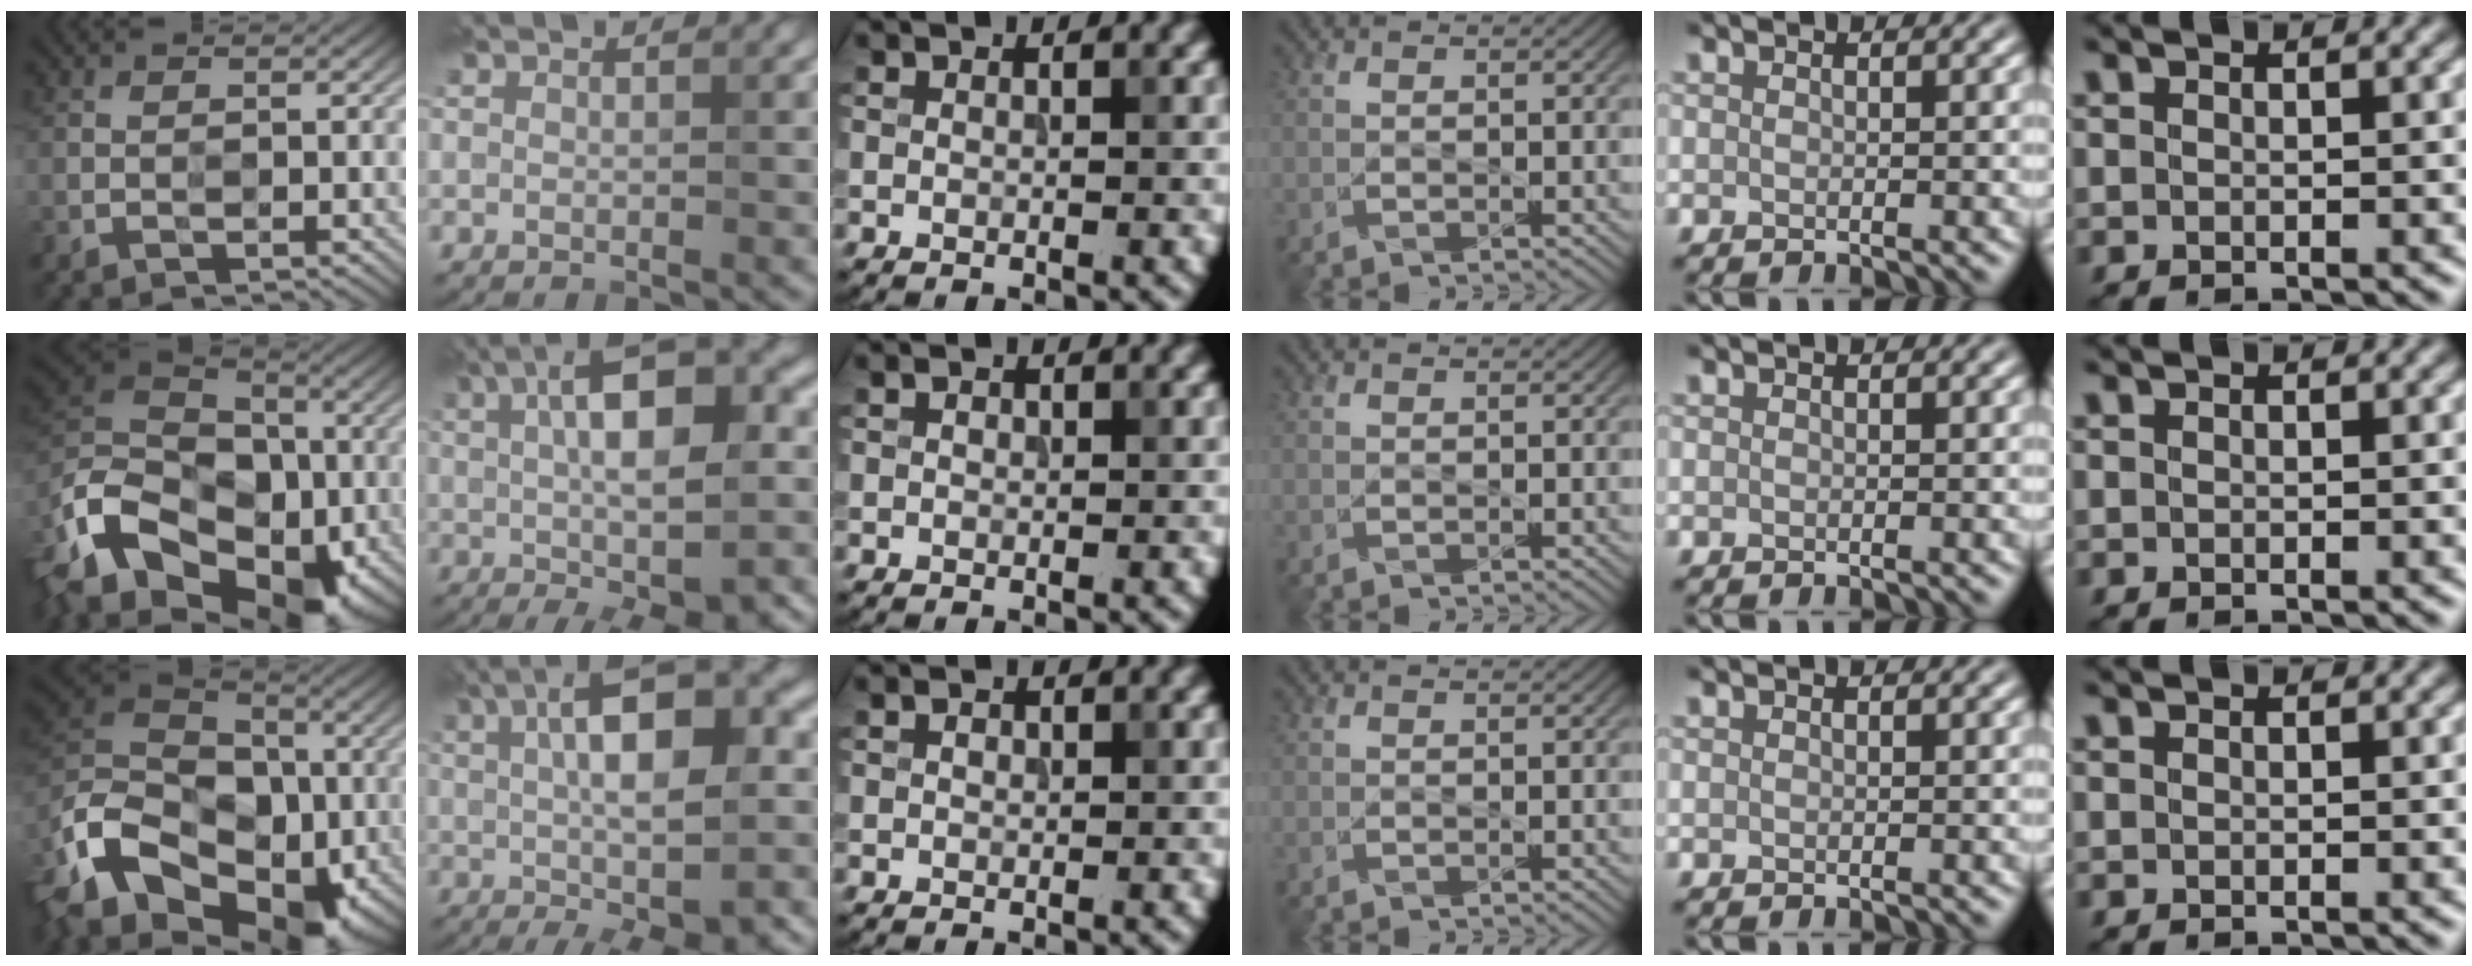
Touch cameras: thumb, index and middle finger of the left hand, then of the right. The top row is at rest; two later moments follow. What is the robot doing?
{"motion": "wipe", "object": "glasses"}